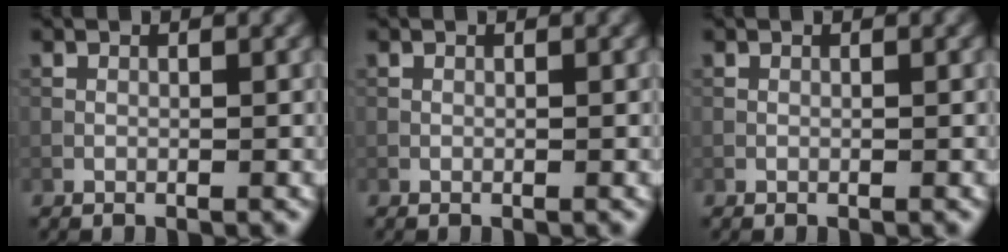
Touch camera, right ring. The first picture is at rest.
{"total": 0.0}
{"total": 0.0}